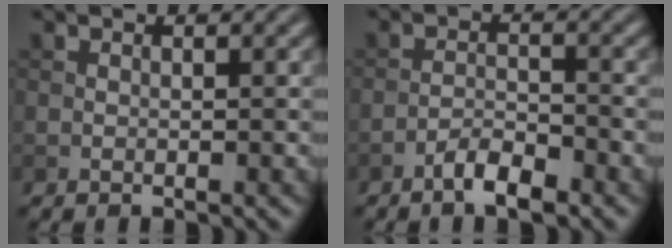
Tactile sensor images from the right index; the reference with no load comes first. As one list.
[{"total": 2.9, "force": [-2.1, 0.7, 1.8], "torque": [-0.032, 0.007, -0.042]}]